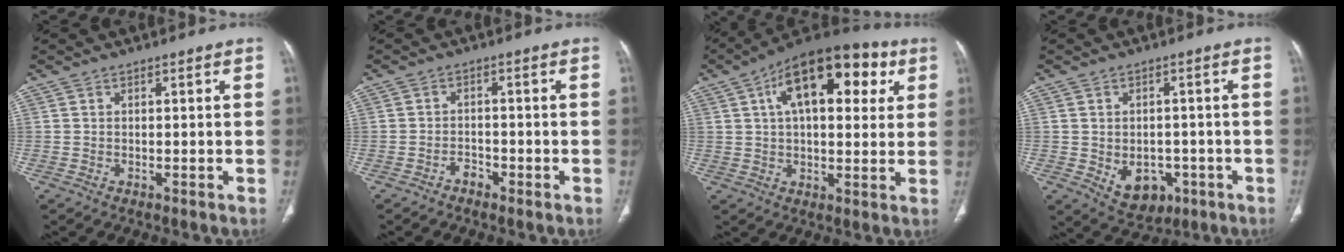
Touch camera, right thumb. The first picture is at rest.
{"total": 2.0, "force": [-1.4, 1.2, 0.6], "torque": [-0.006, 0.012, -0.027]}
{"total": 20.5, "force": [7.3, 10.3, 16.2], "torque": [-0.214, 0.016, 0.107]}
{"total": 7.8, "force": [-2.3, 5.9, 4.6], "torque": [-0.044, 0.011, -0.016]}